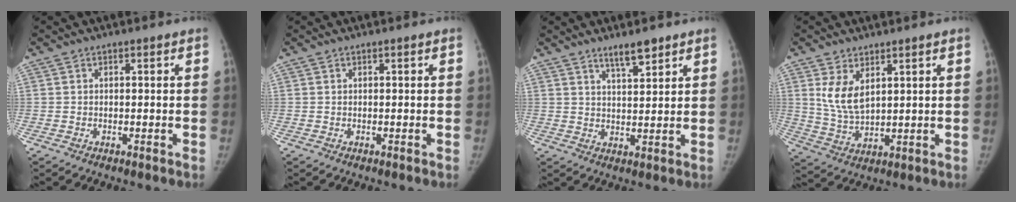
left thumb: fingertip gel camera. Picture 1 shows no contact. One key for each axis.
{"total": 0.0}
{"total": 4.9, "fx": 3.8, "fy": 1.0, "fz": 3.0, "tx": -0.041, "ty": -0.028, "tz": 0.064}
{"total": 7.1, "fx": 3.1, "fy": 3.6, "fz": 5.3, "tx": -0.089, "ty": -0.017, "tz": 0.072}